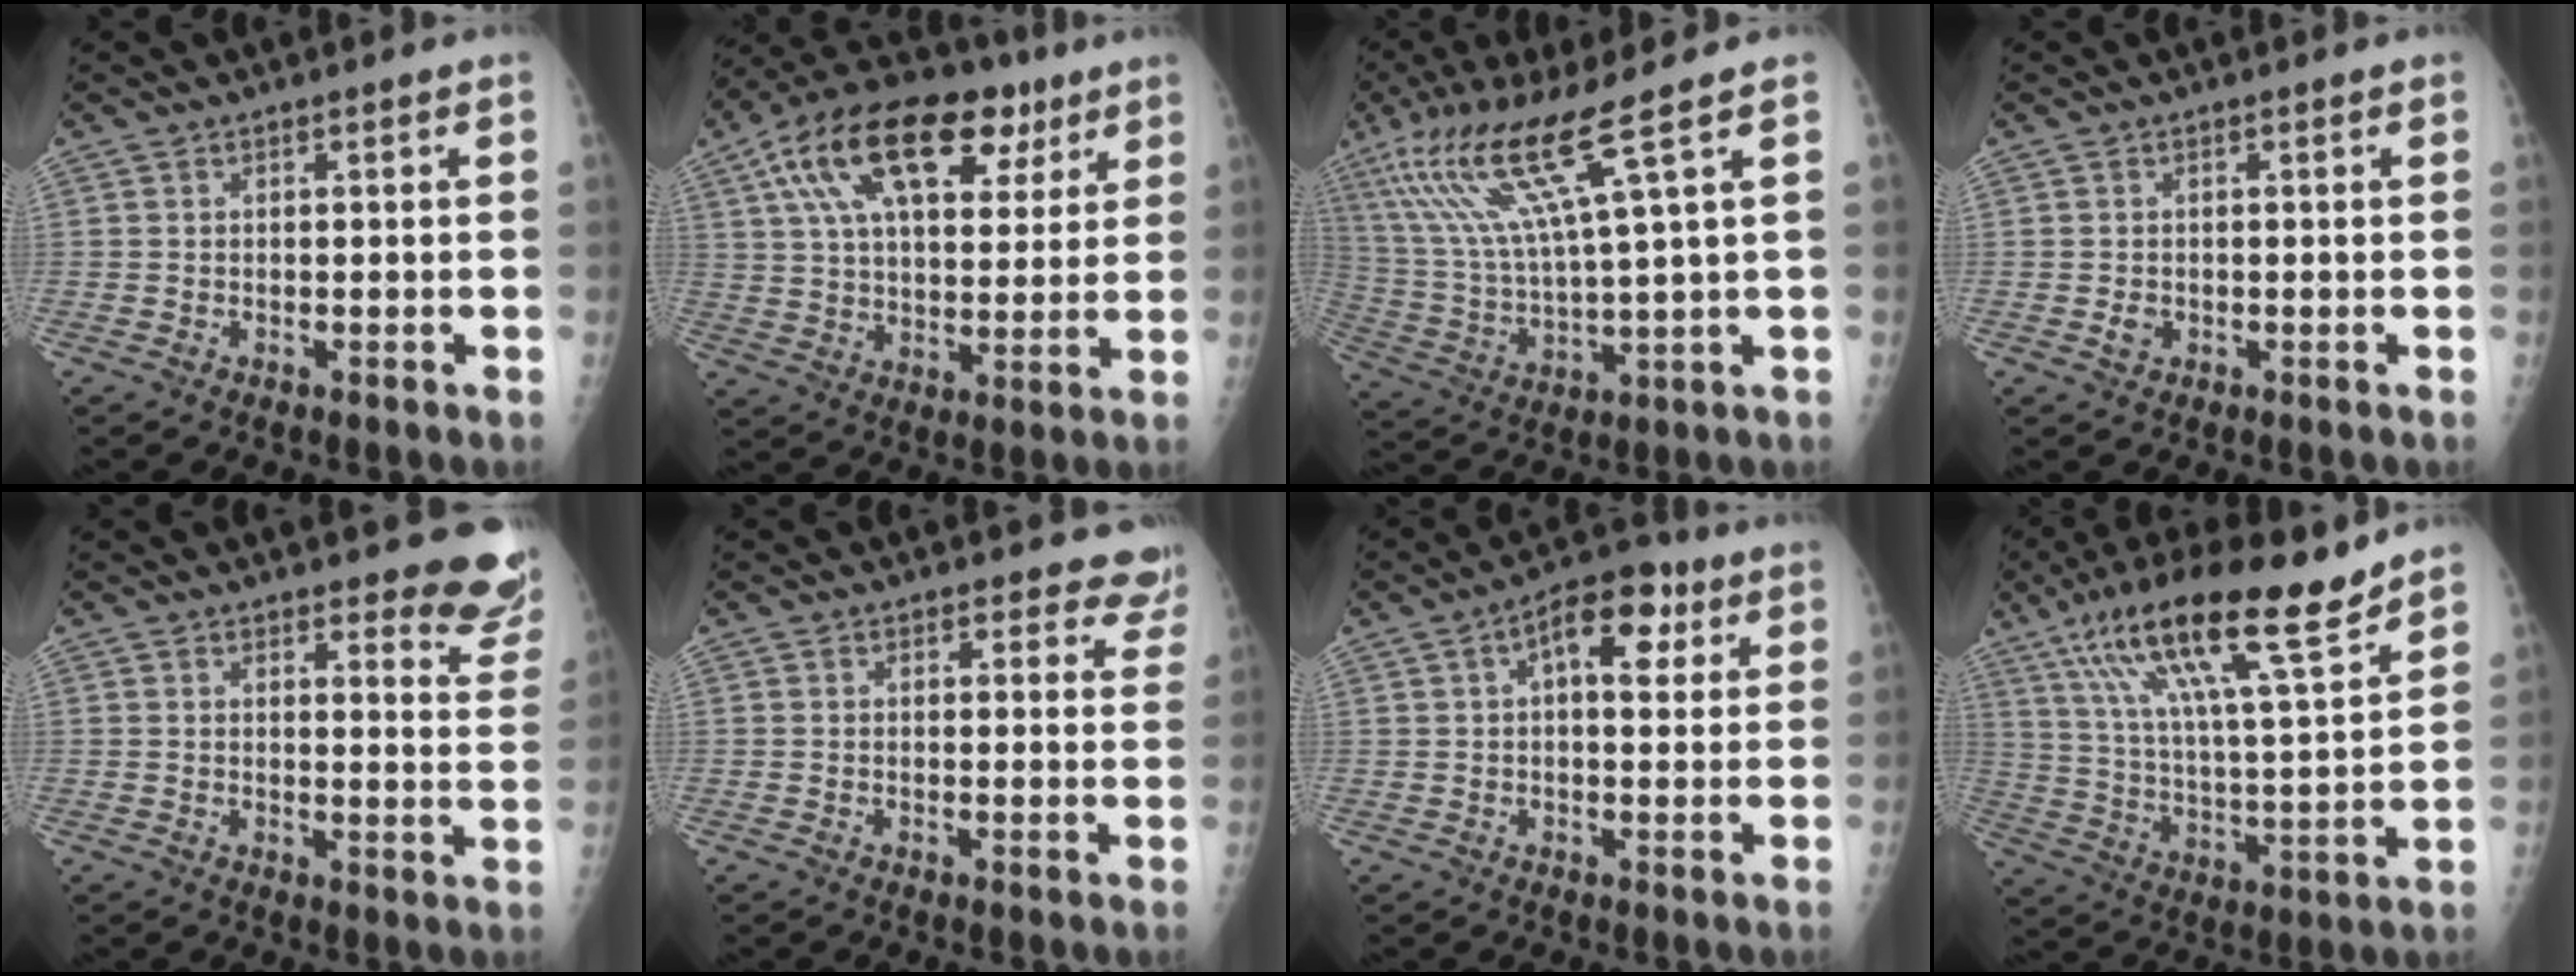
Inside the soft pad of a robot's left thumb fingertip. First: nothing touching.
{"total": 23.3, "force": [11.1, 12.2, 16.4], "torque": [-0.263, 0.011, 0.184]}
{"total": 16.1, "force": [8.5, 0.1, 13.7], "torque": [-0.284, -0.030, 0.164]}
{"total": 1.4, "force": [-0.2, 1.1, 0.7], "torque": [-0.009, 0.000, 0.001]}
{"total": 9.9, "force": [9.0, 2.6, 3.2], "torque": [0.002, -0.071, 0.081]}
{"total": 6.0, "force": [5.4, 2.6, 0.3], "torque": [0.049, -0.023, 0.033]}
{"total": 10.4, "force": [3.7, 5.4, 8.1], "torque": [-0.098, 0.013, 0.048]}
{"total": 20.7, "force": [13.9, 3.7, 14.9], "torque": [-0.249, -0.043, 0.244]}